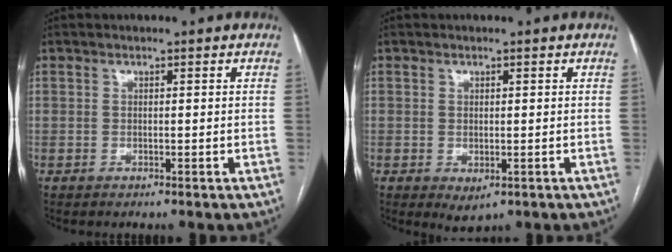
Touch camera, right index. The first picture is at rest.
{"total": 2.3, "force": [-0.7, 1.3, 1.7], "torque": [-0.023, -0.004, 0.002]}